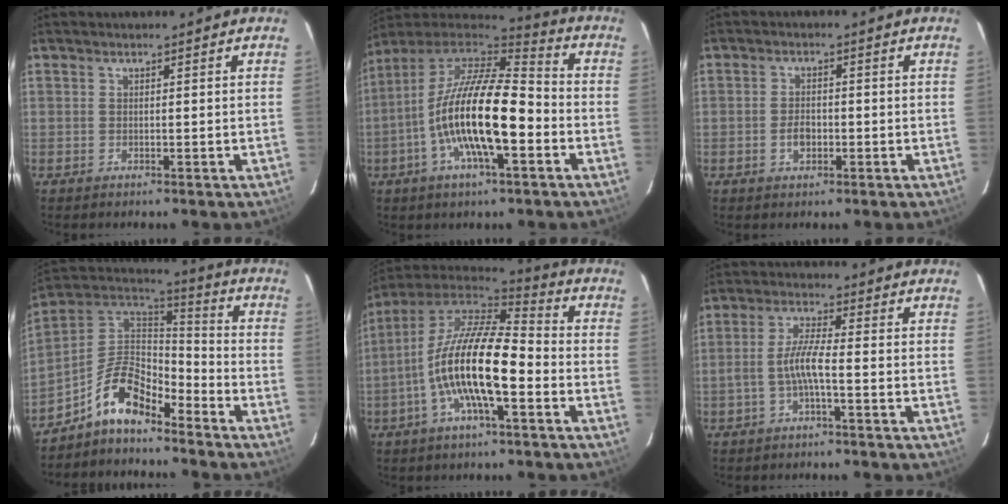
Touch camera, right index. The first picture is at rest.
{"total": 19.1, "force": [-5.1, 5.8, 17.5], "torque": [-0.322, -0.012, -0.102]}
{"total": 3.2, "force": [-1.0, 2.1, 2.3], "torque": [-0.043, 0.003, -0.015]}
{"total": 11.8, "force": [-8.3, 4.7, 6.9], "torque": [-0.152, 0.030, -0.167]}
{"total": 16.8, "force": [-4.8, 4.7, 15.4], "torque": [-0.282, -0.008, -0.096]}
{"total": 4.9, "force": [-1.8, 0.3, 4.6], "torque": [-0.101, 0.008, -0.034]}